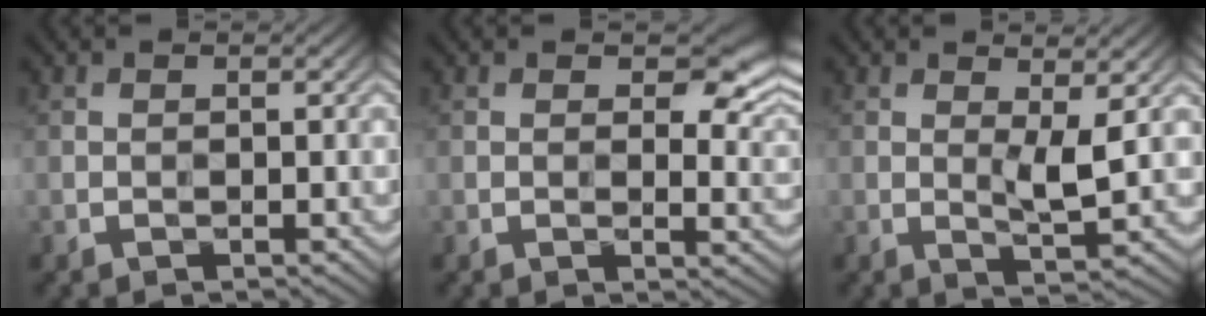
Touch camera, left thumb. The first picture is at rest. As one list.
[{"total": 5.8, "force": [2.4, 3.3, 4.2], "torque": [-0.056, -0.008, 0.034]}, {"total": 3.3, "force": [0.8, 0.6, 3.1], "torque": [-0.063, -0.006, 0.017]}]